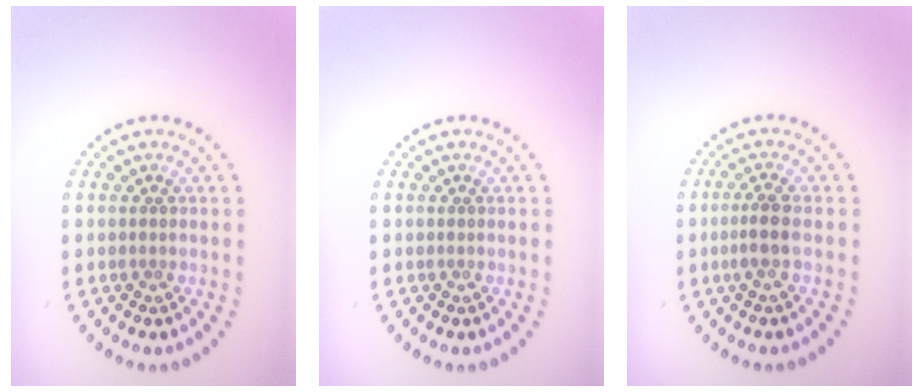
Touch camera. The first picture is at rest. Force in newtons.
{"total": 0.0}
{"total": 1.9, "press": 1.5, "slide": 1.2}